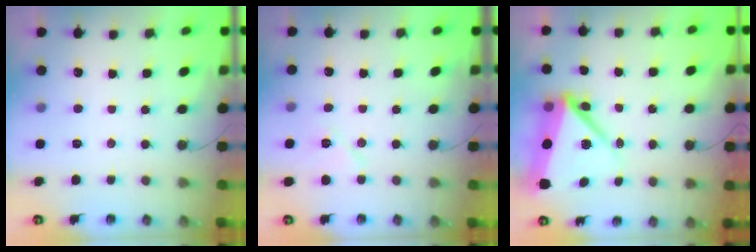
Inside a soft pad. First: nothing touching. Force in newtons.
{"total": 11.3, "press": 4.6, "slide": 10.3}
{"total": 12.5, "press": 12.4, "slide": 1.5}